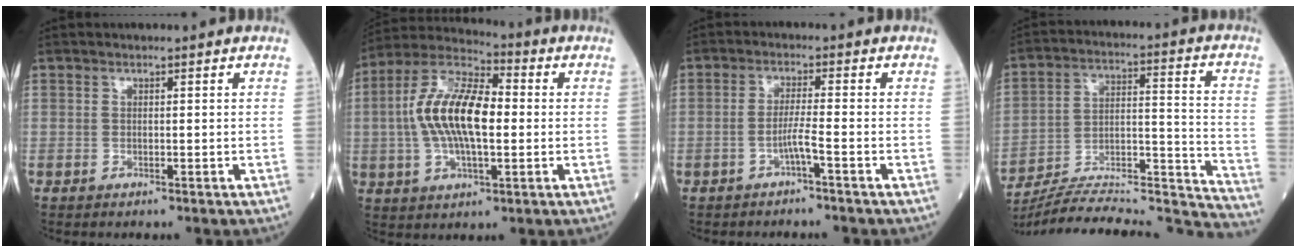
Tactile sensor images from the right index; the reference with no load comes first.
{"total": 14.1, "force": [0.2, 5.3, 13.1], "torque": [-0.273, 0.020, 0.000]}
{"total": 2.7, "force": [-1.5, -0.5, 2.2], "torque": [-0.041, -0.001, -0.031]}
{"total": 25.0, "force": [-23.8, 2.2, 7.4], "torque": [-0.088, 0.031, -0.349]}